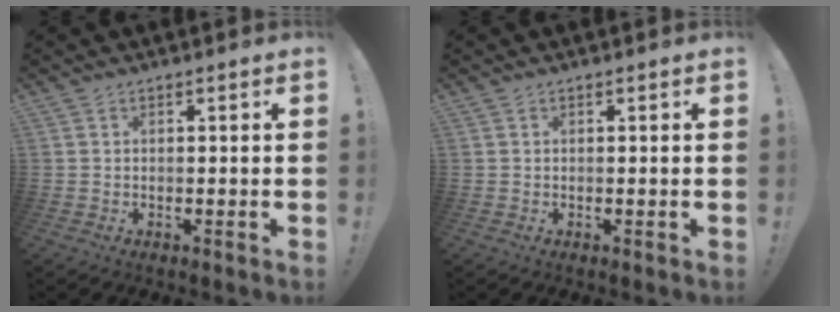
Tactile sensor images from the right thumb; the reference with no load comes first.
{"total": 0.0}